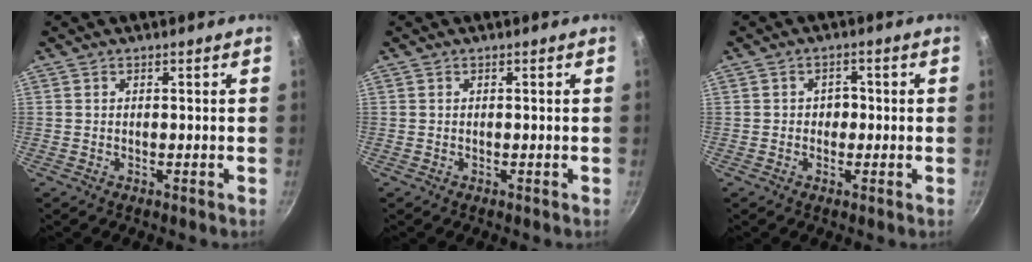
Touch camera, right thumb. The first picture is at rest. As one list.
[{"total": 0.0}, {"total": 2.7, "force": [-0.3, 2.3, 1.3], "torque": [0.000, 0.007, -0.008]}]